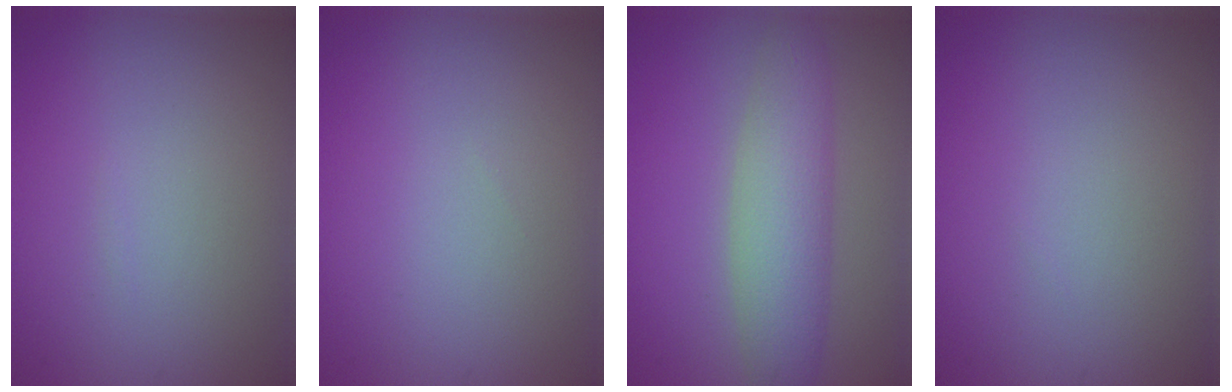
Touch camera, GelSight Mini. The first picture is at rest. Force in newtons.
{"total": 0.0}
{"total": 5.2, "press": 5.2, "slide": 0.1}
{"total": 0.0}